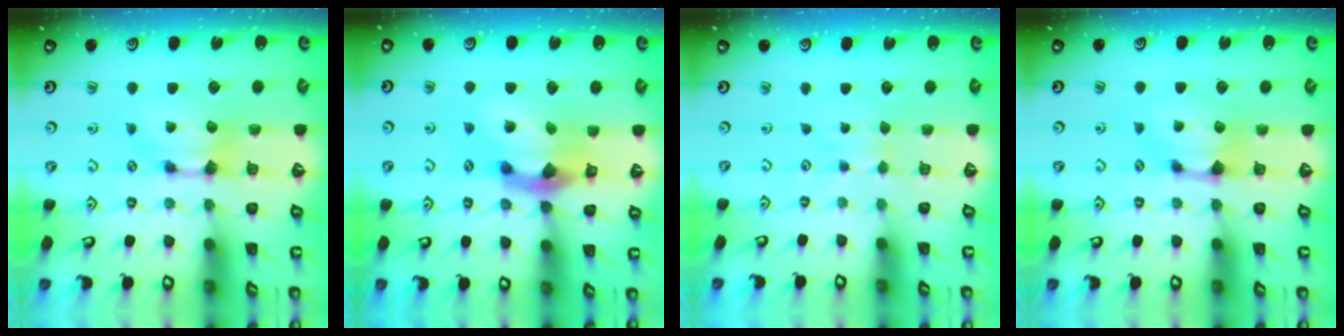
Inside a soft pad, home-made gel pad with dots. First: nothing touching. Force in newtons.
{"total": 6.4, "press": 6.0, "slide": 2.2}
{"total": 2.8, "press": 2.8, "slide": 0.3}
{"total": 1.0, "press": 0.7, "slide": 0.6}